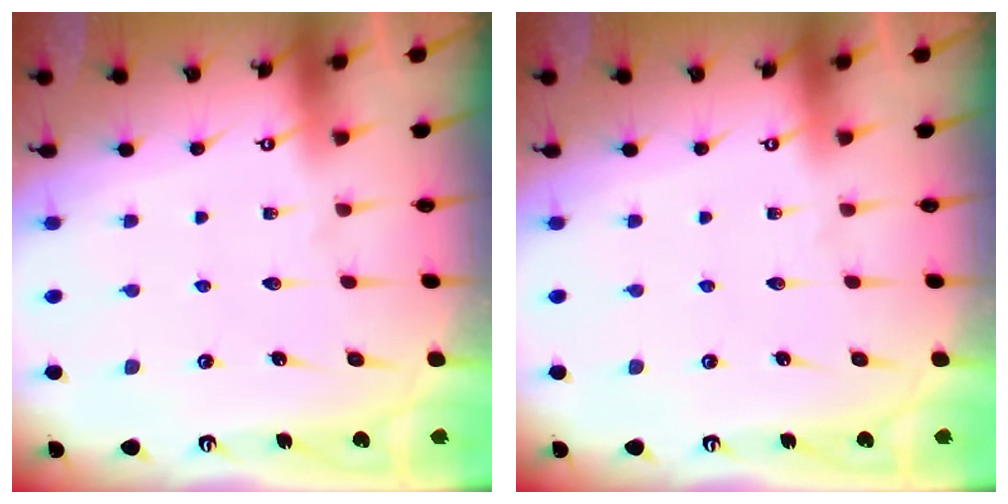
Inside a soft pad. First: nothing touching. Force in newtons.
{"total": 0.0}